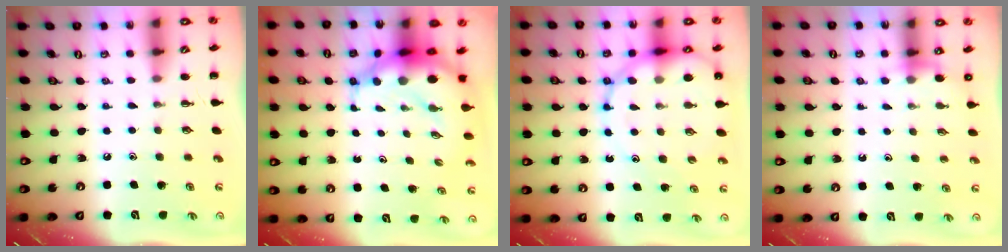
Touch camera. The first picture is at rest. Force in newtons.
{"total": 10.3, "press": 10.0, "slide": 2.7}
{"total": 16.2, "press": 15.6, "slide": 4.3}
{"total": 3.6, "press": 3.5, "slide": 1.0}